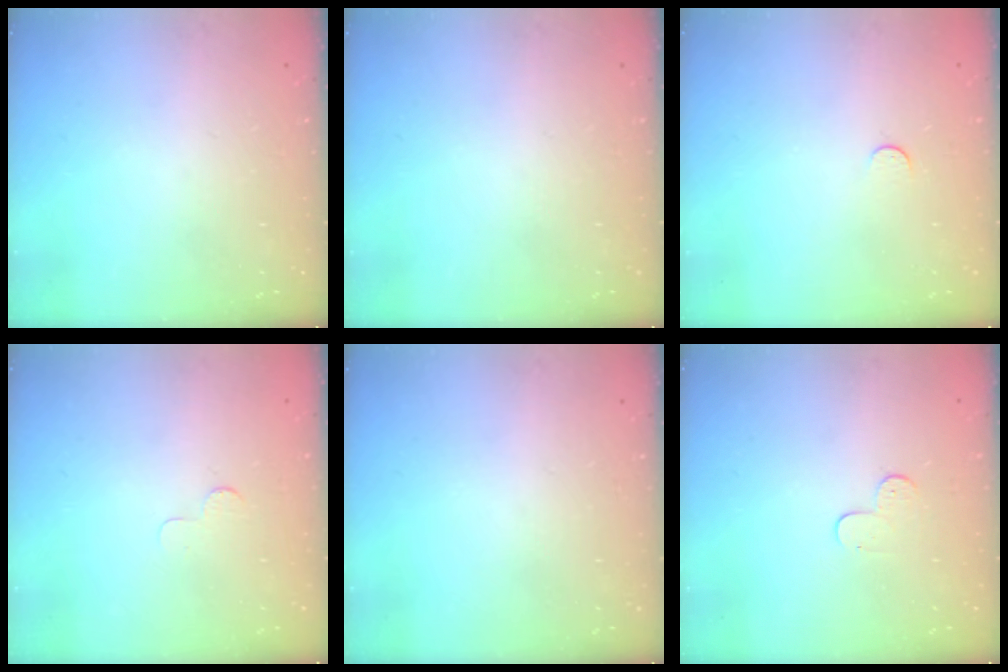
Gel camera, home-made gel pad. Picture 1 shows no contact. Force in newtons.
{"total": 0.0}
{"total": 3.0, "press": 3.0, "slide": 0.3}
{"total": 2.5, "press": 2.5, "slide": 0.2}
{"total": 0.0}
{"total": 3.9, "press": 3.8, "slide": 0.3}